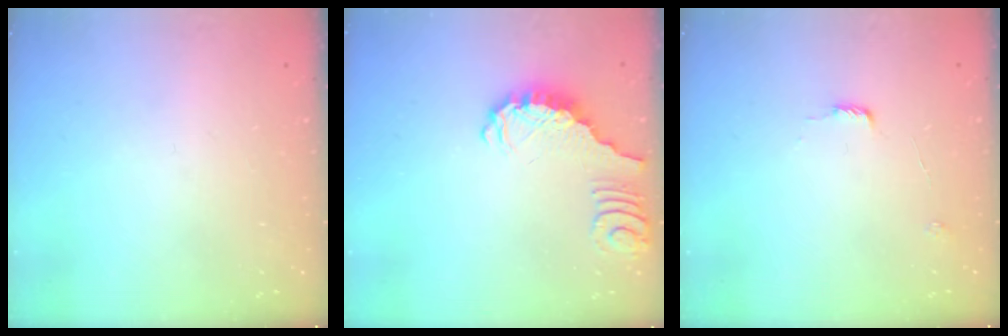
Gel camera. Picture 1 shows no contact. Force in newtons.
{"total": 1.2, "press": 1.2, "slide": 0.2}
{"total": 6.0, "press": 6.0, "slide": 0.5}